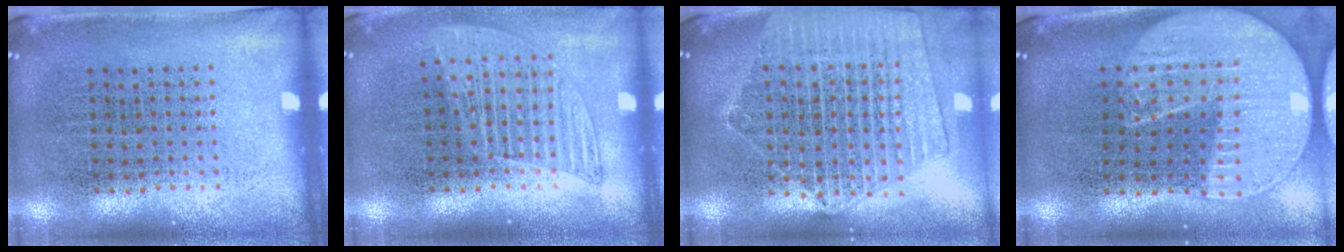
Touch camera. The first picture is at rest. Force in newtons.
{"total": 1.2, "press": 1.1, "slide": 0.5}
{"total": 2.2, "press": 2.0, "slide": 0.9}
{"total": 2.3, "press": 2.0, "slide": 1.1}